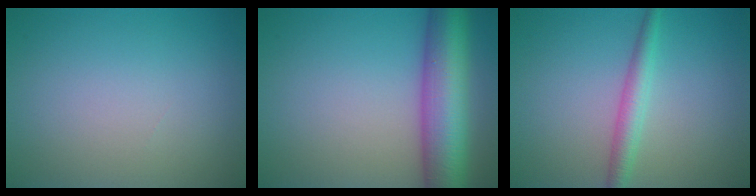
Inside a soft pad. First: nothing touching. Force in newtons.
{"total": 9.4, "press": 9.4, "slide": 0.4}
{"total": 2.5, "press": 2.5, "slide": 0.0}